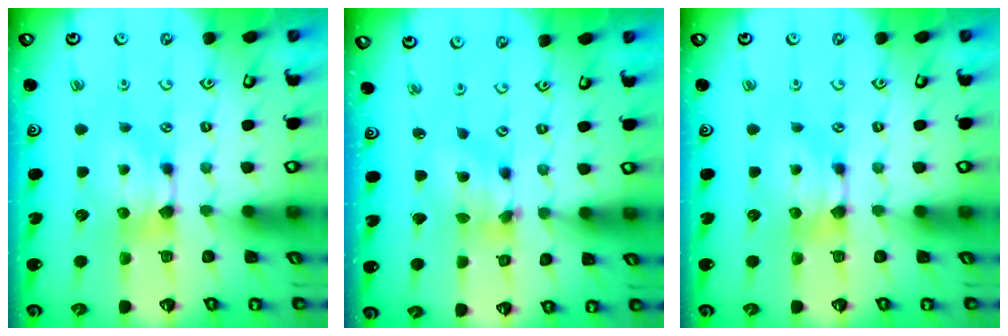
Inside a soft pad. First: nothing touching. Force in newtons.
{"total": 5.1, "press": 4.7, "slide": 1.9}
{"total": 0.0}